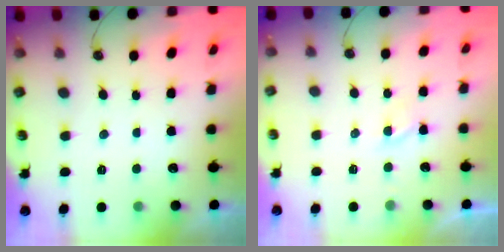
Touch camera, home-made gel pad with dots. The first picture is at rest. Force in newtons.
{"total": 1.9, "press": 1.9, "slide": 0.4}